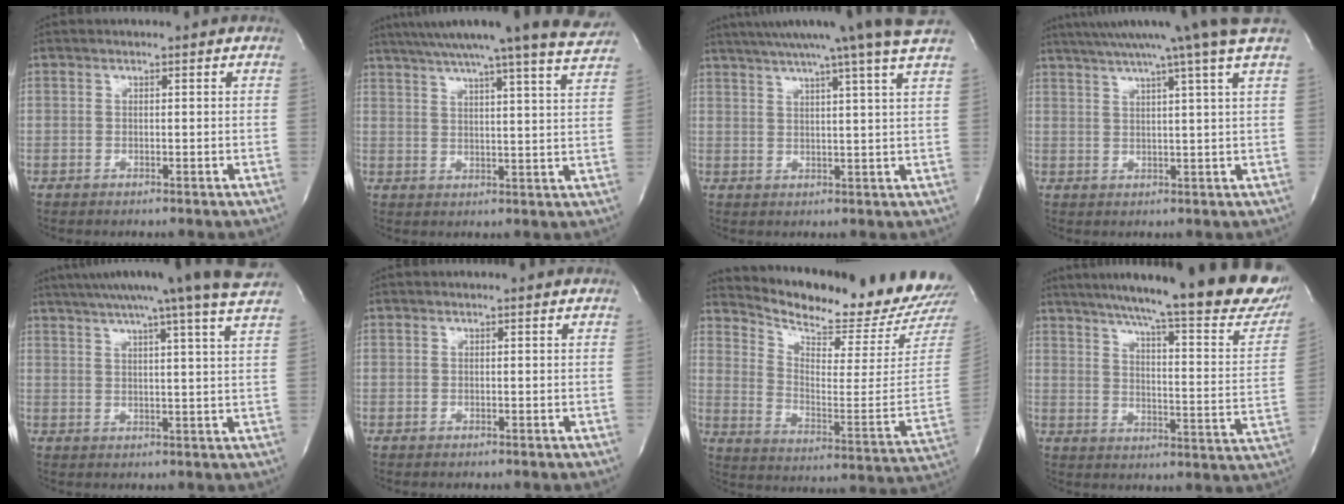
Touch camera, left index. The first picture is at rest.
{"total": 19.7, "force": [17.5, -1.7, 9.0], "torque": [-0.148, -0.044, 0.220]}
{"total": 16.3, "force": [13.5, -2.3, 8.7], "torque": [-0.148, -0.014, 0.172]}
{"total": 13.4, "force": [10.5, -2.9, 7.7], "torque": [-0.129, -0.012, 0.135]}
{"total": 18.4, "force": [15.2, -1.8, 10.1], "torque": [-0.172, -0.008, 0.194]}
{"total": 0.0}
{"total": 19.7, "force": [19.0, 0.8, 5.4], "torque": [-0.105, -0.107, 0.257]}
{"total": 28.1, "force": [23.3, 3.1, 15.5], "torque": [-0.222, -0.060, 0.286]}